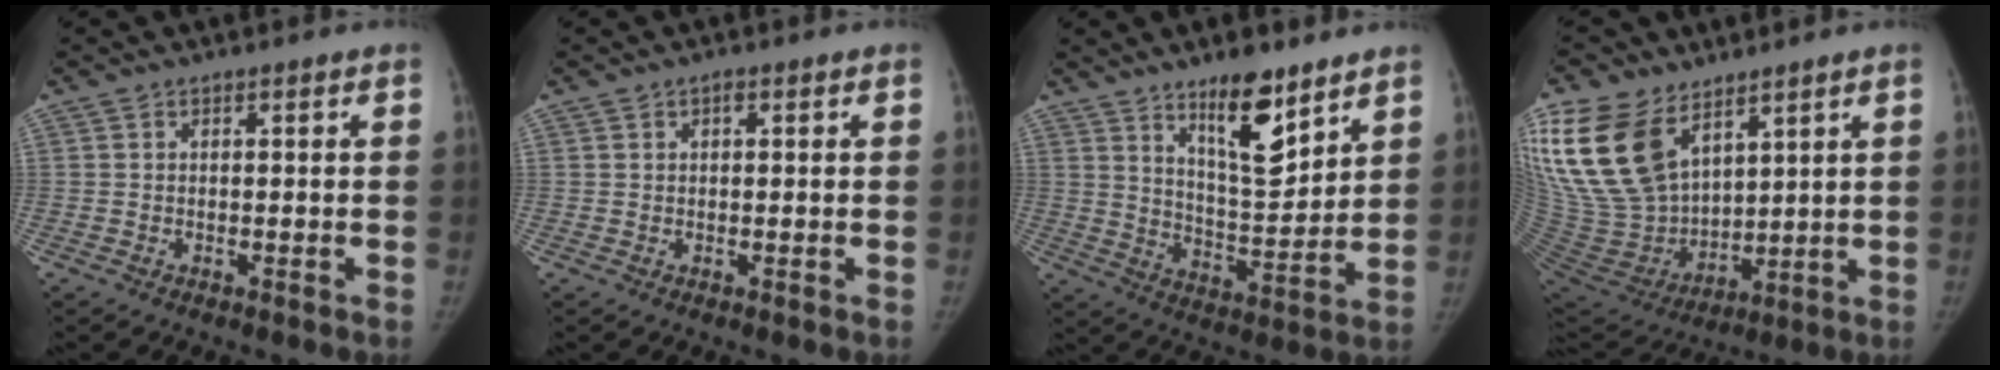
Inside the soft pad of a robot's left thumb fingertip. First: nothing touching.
{"total": 1.0, "force": [0.3, 0.8, 0.6], "torque": [-0.003, 0.002, 0.001]}
{"total": 12.5, "force": [8.2, 4.2, 8.5], "torque": [-0.106, -0.065, 0.142]}
{"total": 22.7, "force": [11.8, 13.8, 13.6], "torque": [-0.286, -0.037, 0.242]}